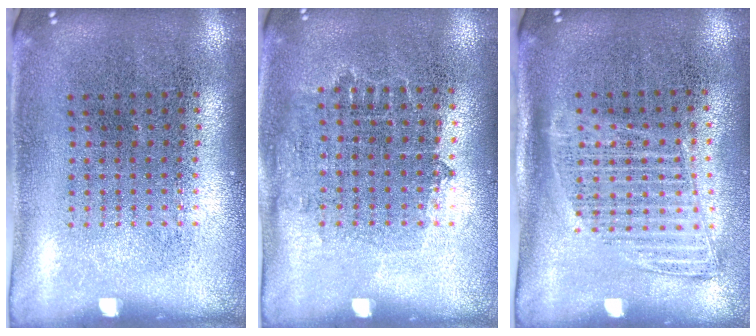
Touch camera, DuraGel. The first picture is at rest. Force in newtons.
{"total": 0.8, "press": 0.7, "slide": 0.4}
{"total": 1.4, "press": 1.2, "slide": 0.6}